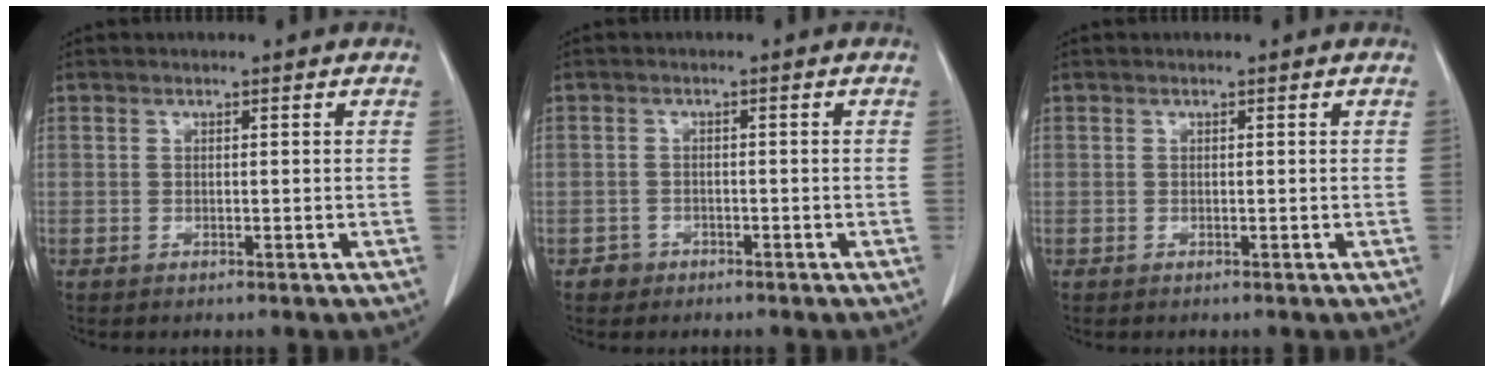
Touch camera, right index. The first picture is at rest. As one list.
[{"total": 1.8, "force": [-1.1, 1.4, -0.2], "torque": [0.002, 0.008, -0.021]}, {"total": 0.0}]